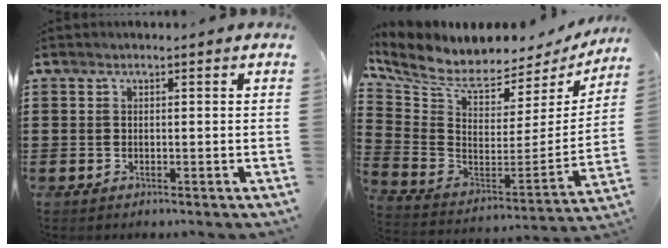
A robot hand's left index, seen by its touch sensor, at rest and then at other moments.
{"total": 6.0, "force": [5.1, 1.8, 2.6], "torque": [-0.084, -0.052, 0.086]}